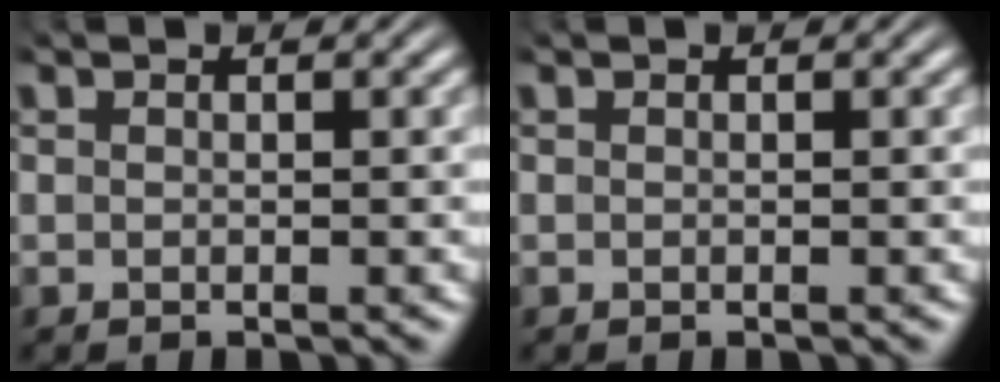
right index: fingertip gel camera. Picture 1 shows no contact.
{"total": 0.0}